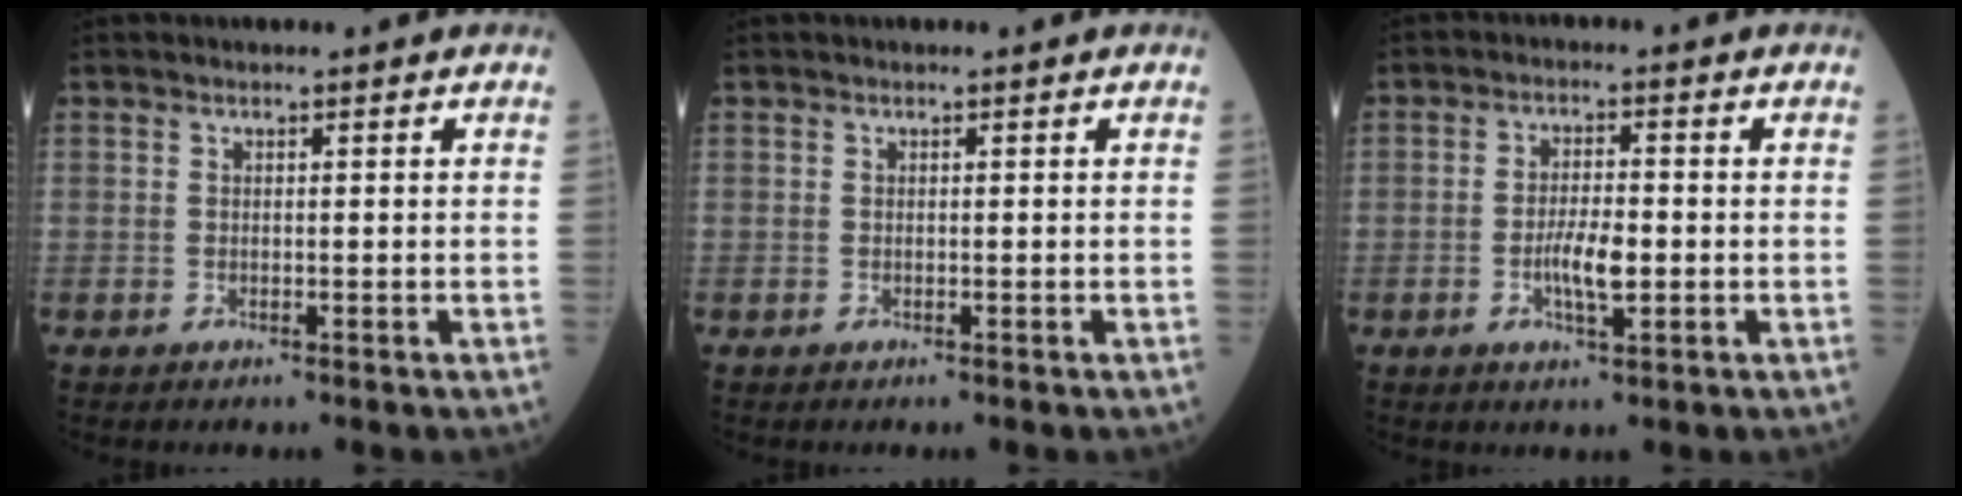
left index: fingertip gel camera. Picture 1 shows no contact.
{"total": 0.0}
{"total": 4.8, "force": [-1.5, 1.3, 4.3], "torque": [-0.086, -0.005, -0.028]}